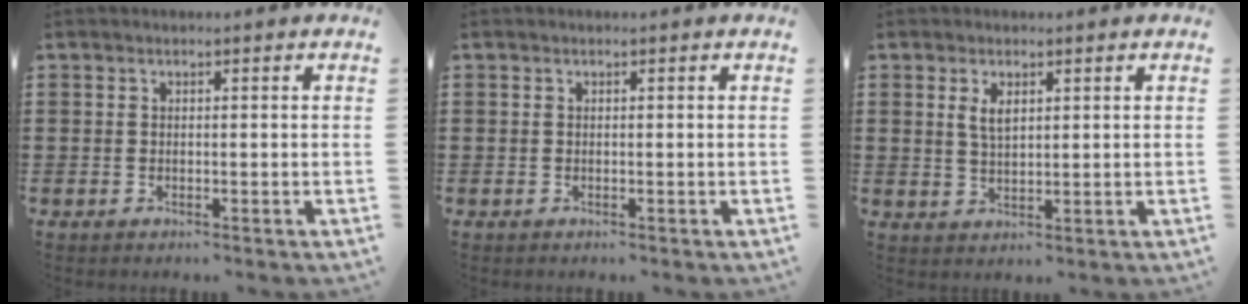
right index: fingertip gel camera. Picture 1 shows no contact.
{"total": 0.0}
{"total": 2.7, "force": [1.2, 1.1, 2.2], "torque": [-0.047, 0.003, 0.021]}